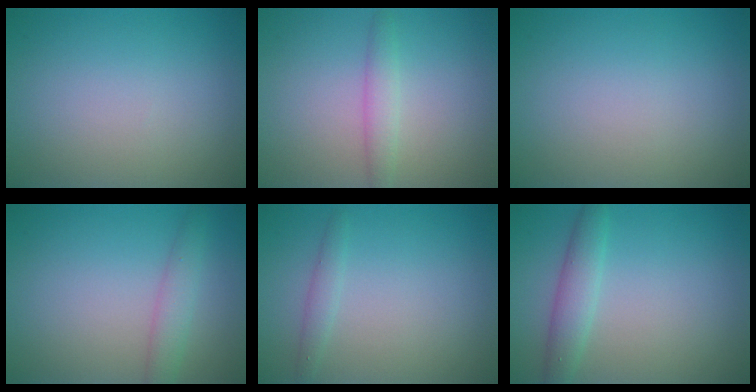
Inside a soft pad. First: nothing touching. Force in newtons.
{"total": 1.8, "press": 1.8, "slide": 0.1}
{"total": 0.0}
{"total": 2.2, "press": 2.2, "slide": 0.1}
{"total": 1.3, "press": 1.3, "slide": 0.0}
{"total": 2.6, "press": 2.6, "slide": 0.1}